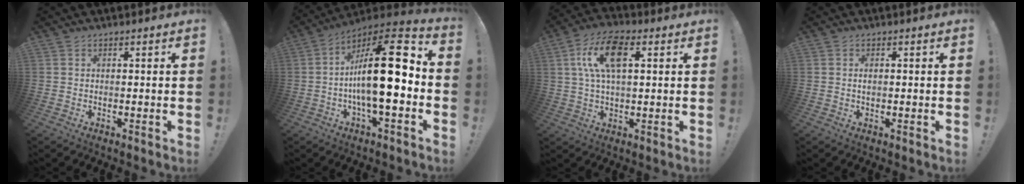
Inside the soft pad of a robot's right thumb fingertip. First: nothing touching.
{"total": 23.1, "force": [-0.7, 7.9, 21.8], "torque": [-0.340, 0.003, -0.014]}
{"total": 12.6, "force": [3.7, 6.3, 10.3], "torque": [-0.184, 0.004, 0.065]}
{"total": 0.9, "force": [0.0, 0.4, 0.8], "torque": [-0.015, 0.004, -0.002]}